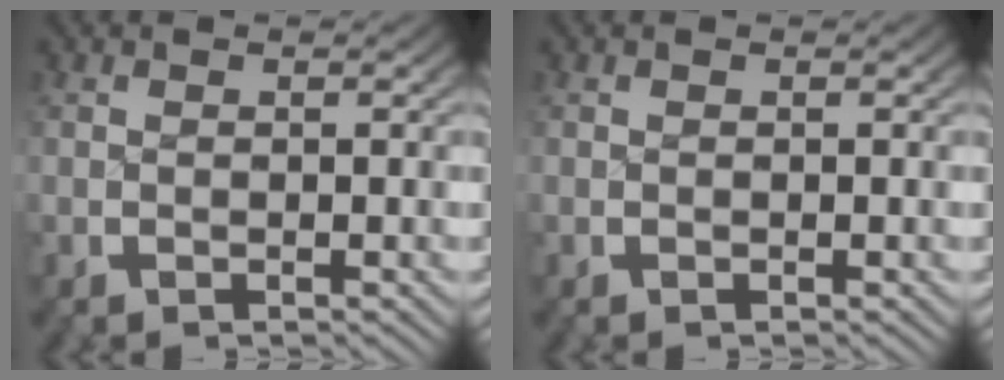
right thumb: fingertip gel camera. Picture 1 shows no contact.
{"total": 0.0}